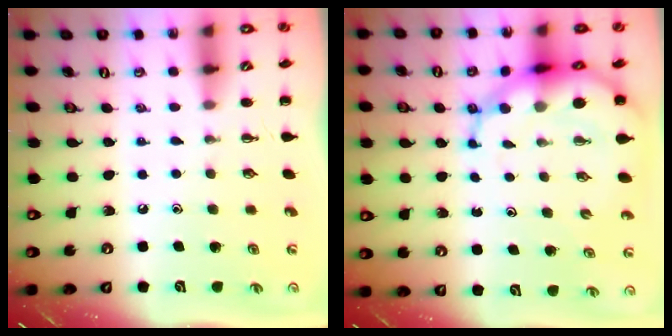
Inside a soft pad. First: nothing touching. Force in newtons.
{"total": 10.6, "press": 10.2, "slide": 2.7}